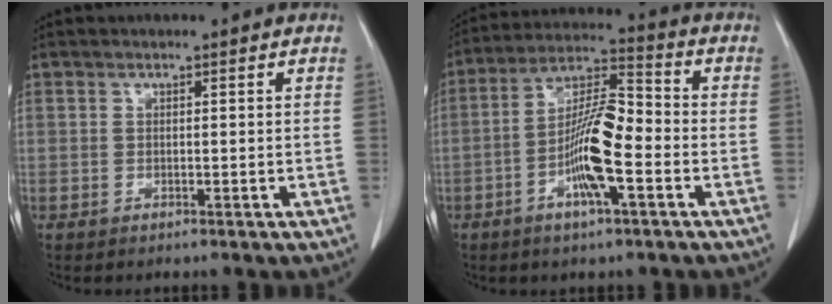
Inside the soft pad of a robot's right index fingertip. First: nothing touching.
{"total": 11.5, "force": [-3.3, 2.2, 10.8], "torque": [-0.205, 0.010, -0.062]}